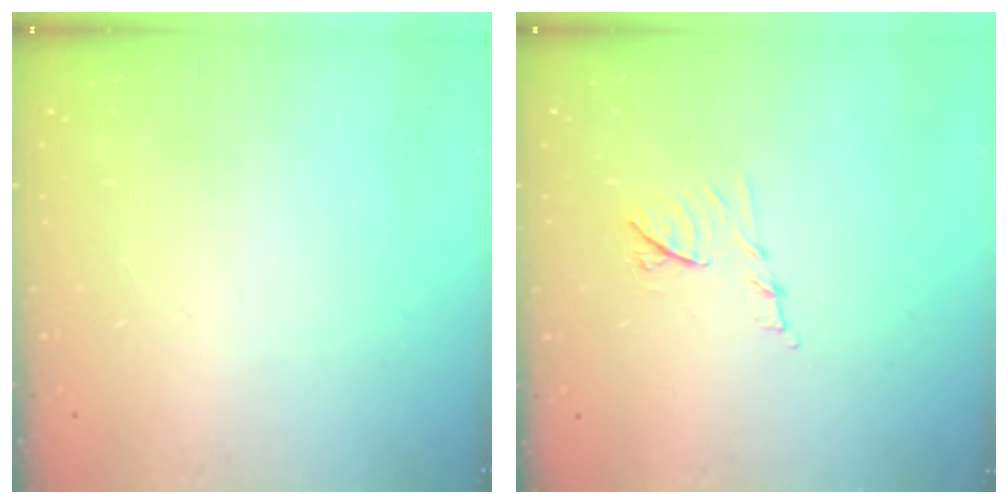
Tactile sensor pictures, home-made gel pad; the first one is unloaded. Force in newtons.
{"total": 7.4, "press": 7.4, "slide": 0.4}